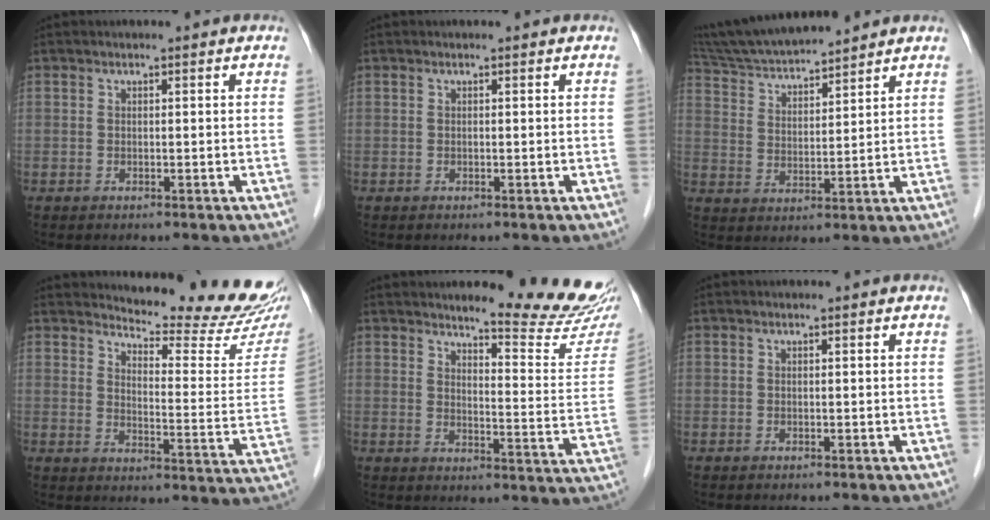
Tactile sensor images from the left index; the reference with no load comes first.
{"total": 0.0}
{"total": 12.7, "force": [11.8, 0.6, 4.6], "torque": [-0.088, 0.016, 0.214]}
{"total": 17.0, "force": [16.3, 0.4, 4.8], "torque": [-0.068, -0.108, 0.191]}
{"total": 14.1, "force": [13.3, -0.3, 4.8], "torque": [-0.059, -0.093, 0.153]}
{"total": 0.0}